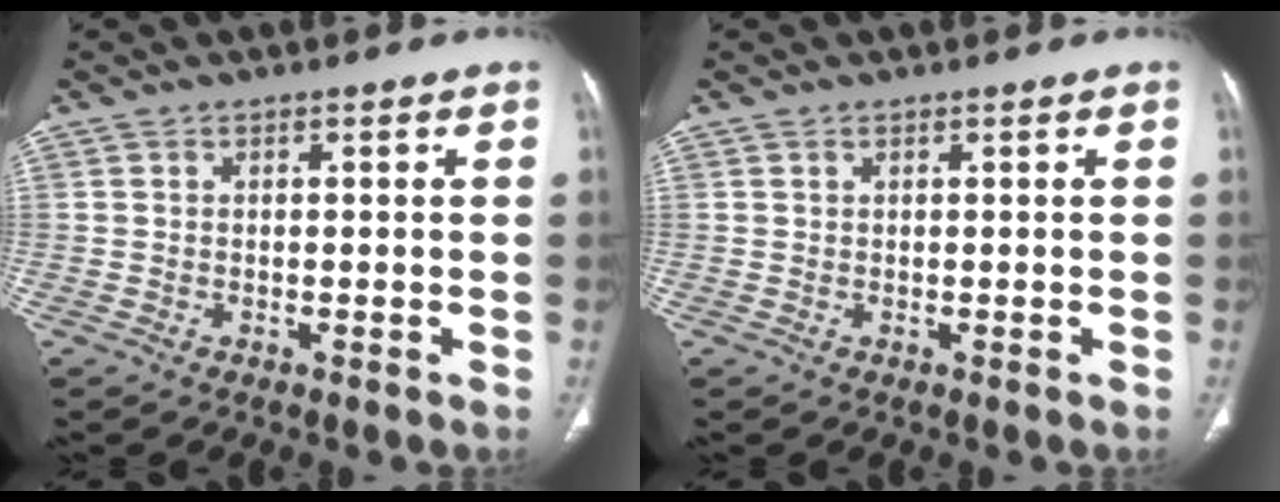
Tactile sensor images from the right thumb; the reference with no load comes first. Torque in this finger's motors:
{"motor_torque": [0.13, -0.01, 0.06, 0.18, 0.01]}